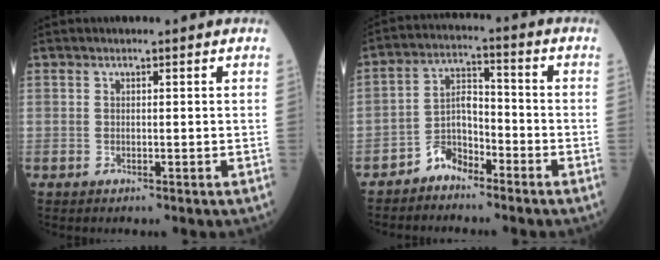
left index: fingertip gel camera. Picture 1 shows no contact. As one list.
[{"total": 5.4, "force": [-4.2, 2.6, 2.3], "torque": [-0.036, 0.007, -0.087]}]